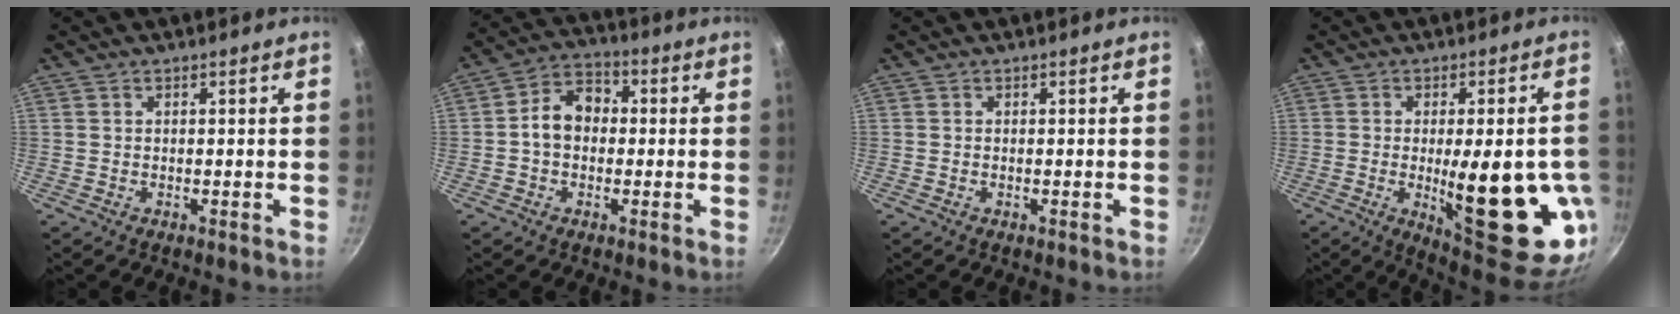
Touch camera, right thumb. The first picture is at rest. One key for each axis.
{"total": 8.2, "fx": -0.1, "fy": 6.3, "fz": 5.3, "tx": -0.056, "ty": 0.028, "tz": -0.019}
{"total": 0.0}
{"total": 22.9, "fx": -4.2, "fy": 7.3, "fz": 21.2, "tx": -0.255, "ty": -0.012, "tz": -0.041}